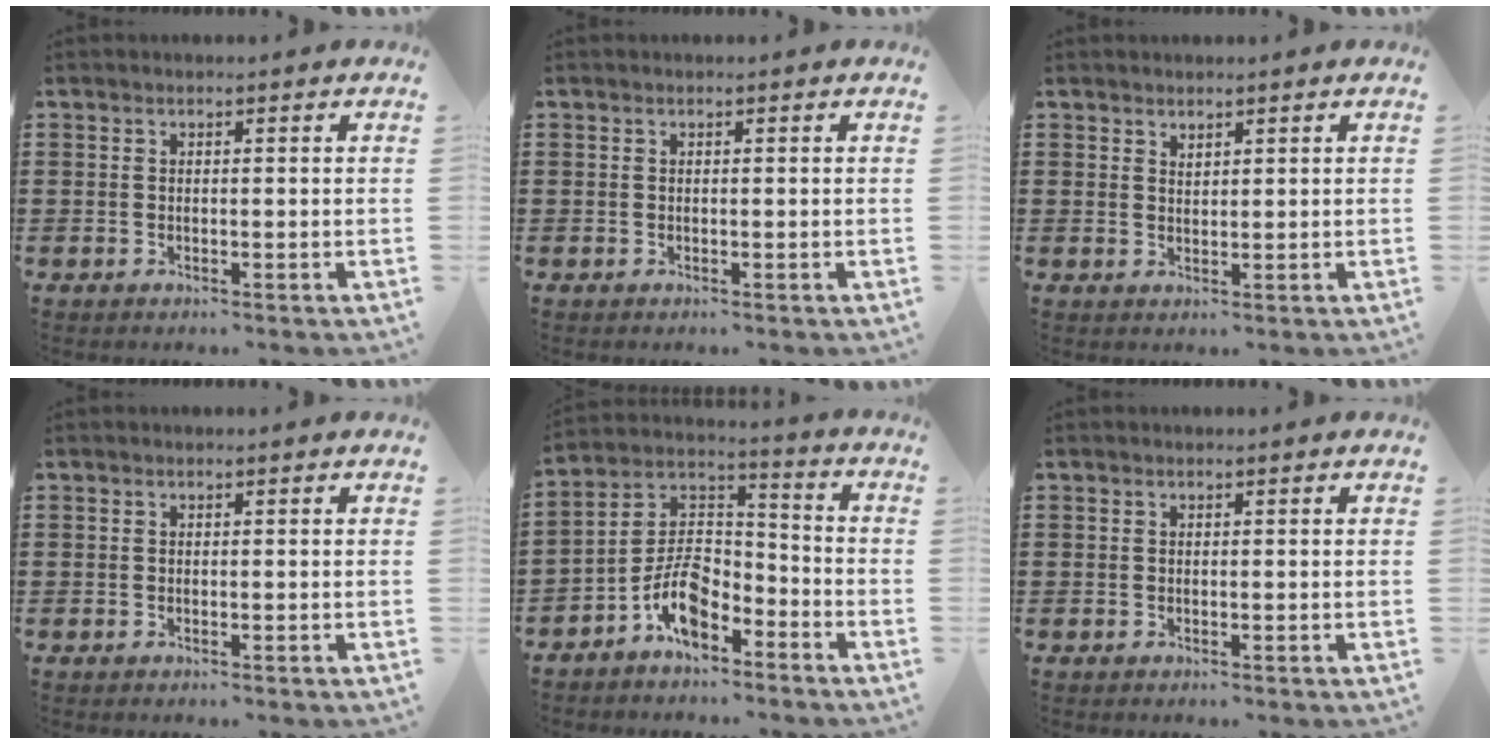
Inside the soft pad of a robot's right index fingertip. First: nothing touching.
{"total": 0.0}
{"total": 1.2, "force": [1.2, 0.3, 0.0], "torque": [-0.001, 0.001, 0.023]}
{"total": 0.0}
{"total": 8.4, "force": [-5.1, 4.0, 5.4], "torque": [-0.120, -0.001, -0.099]}
{"total": 0.0}